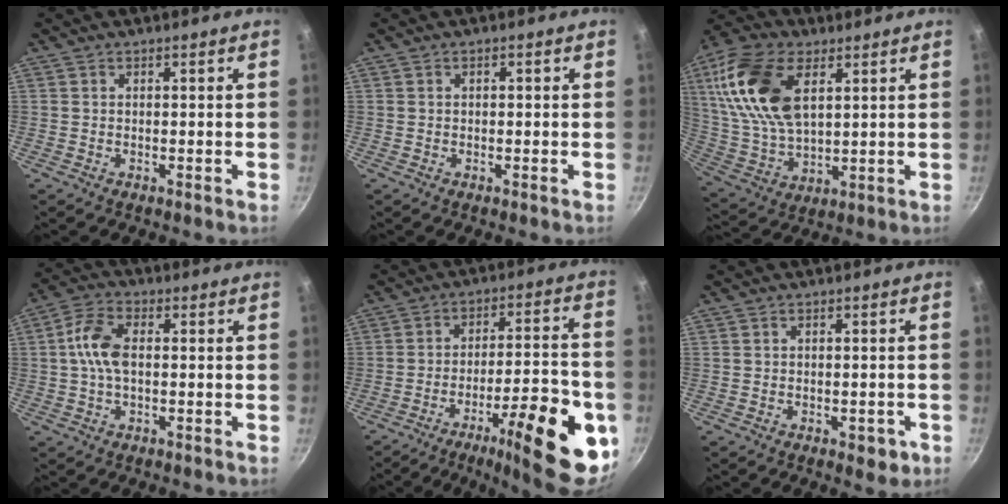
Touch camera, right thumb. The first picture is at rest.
{"total": 0.6, "force": [0.0, 0.4, 0.4], "torque": [-0.005, 0.005, 0.001]}
{"total": 19.6, "force": [6.9, 11.0, 14.7], "torque": [-0.280, -0.017, 0.138]}
{"total": 7.9, "force": [0.5, 4.5, 6.4], "torque": [-0.128, 0.021, 0.001]}
{"total": 22.2, "force": [-9.2, 6.5, 19.1], "torque": [-0.228, 0.035, -0.129]}
{"total": 4.0, "force": [-1.6, 2.3, 2.9], "torque": [-0.022, 0.010, -0.014]}